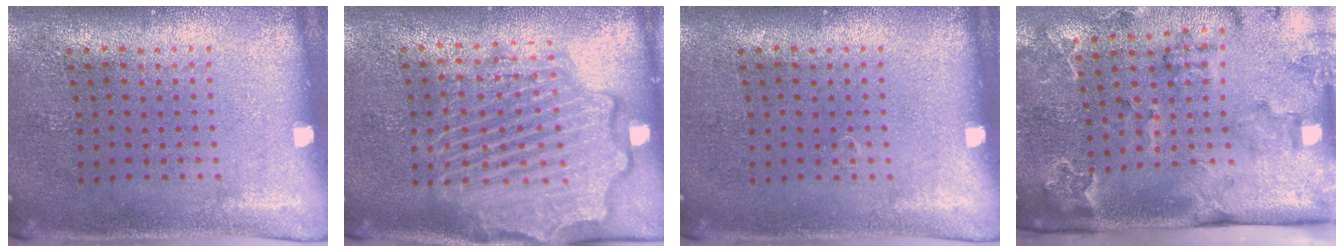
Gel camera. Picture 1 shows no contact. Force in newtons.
{"total": 3.6, "press": 3.6, "slide": 0.4}
{"total": 0.0}
{"total": 2.5, "press": 2.4, "slide": 0.6}